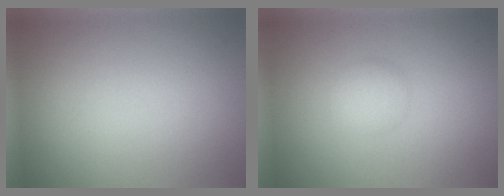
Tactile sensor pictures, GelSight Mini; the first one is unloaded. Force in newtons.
{"total": 1.8, "press": 1.8, "slide": 0.1}